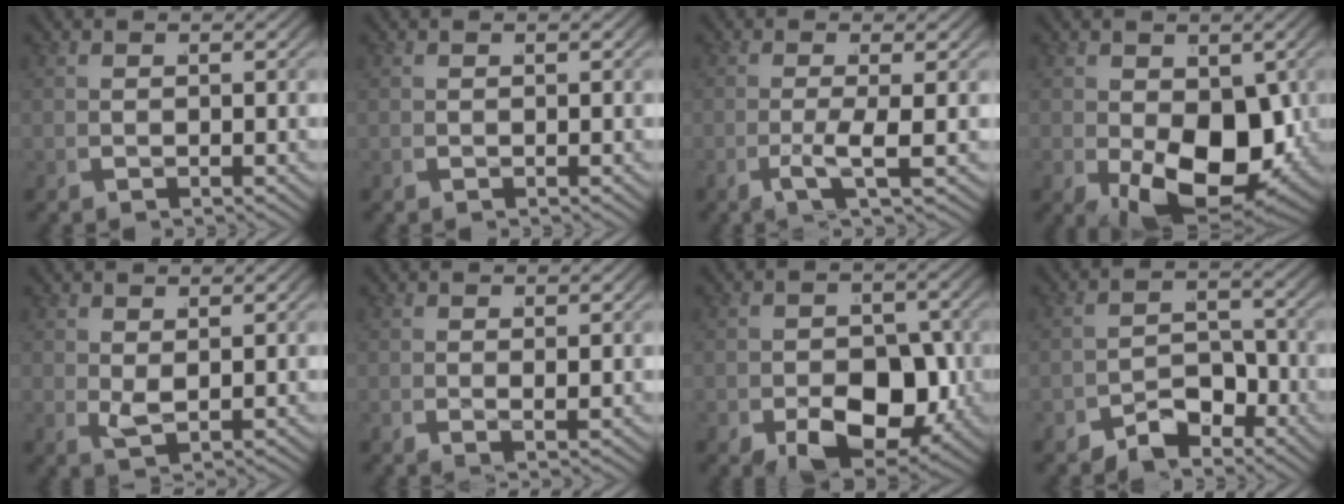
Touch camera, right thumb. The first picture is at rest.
{"total": 0.0}
{"total": 2.4, "force": [-0.5, 0.1, 2.4], "torque": [-0.063, 0.004, -0.019]}
{"total": 9.8, "force": [-1.9, 5.9, 7.6], "torque": [-0.136, -0.046, -0.008]}
{"total": 1.5, "force": [1.0, 0.3, 1.0], "torque": [-0.018, -0.004, 0.023]}
{"total": 0.7, "force": [0.5, -0.3, 0.3], "torque": [-0.007, 0.000, 0.009]}
{"total": 8.3, "force": [-2.3, 5.5, 5.8], "torque": [-0.109, -0.042, -0.023]}
{"total": 3.7, "force": [-3.1, 1.6, 1.0], "torque": [-0.006, -0.004, -0.057]}